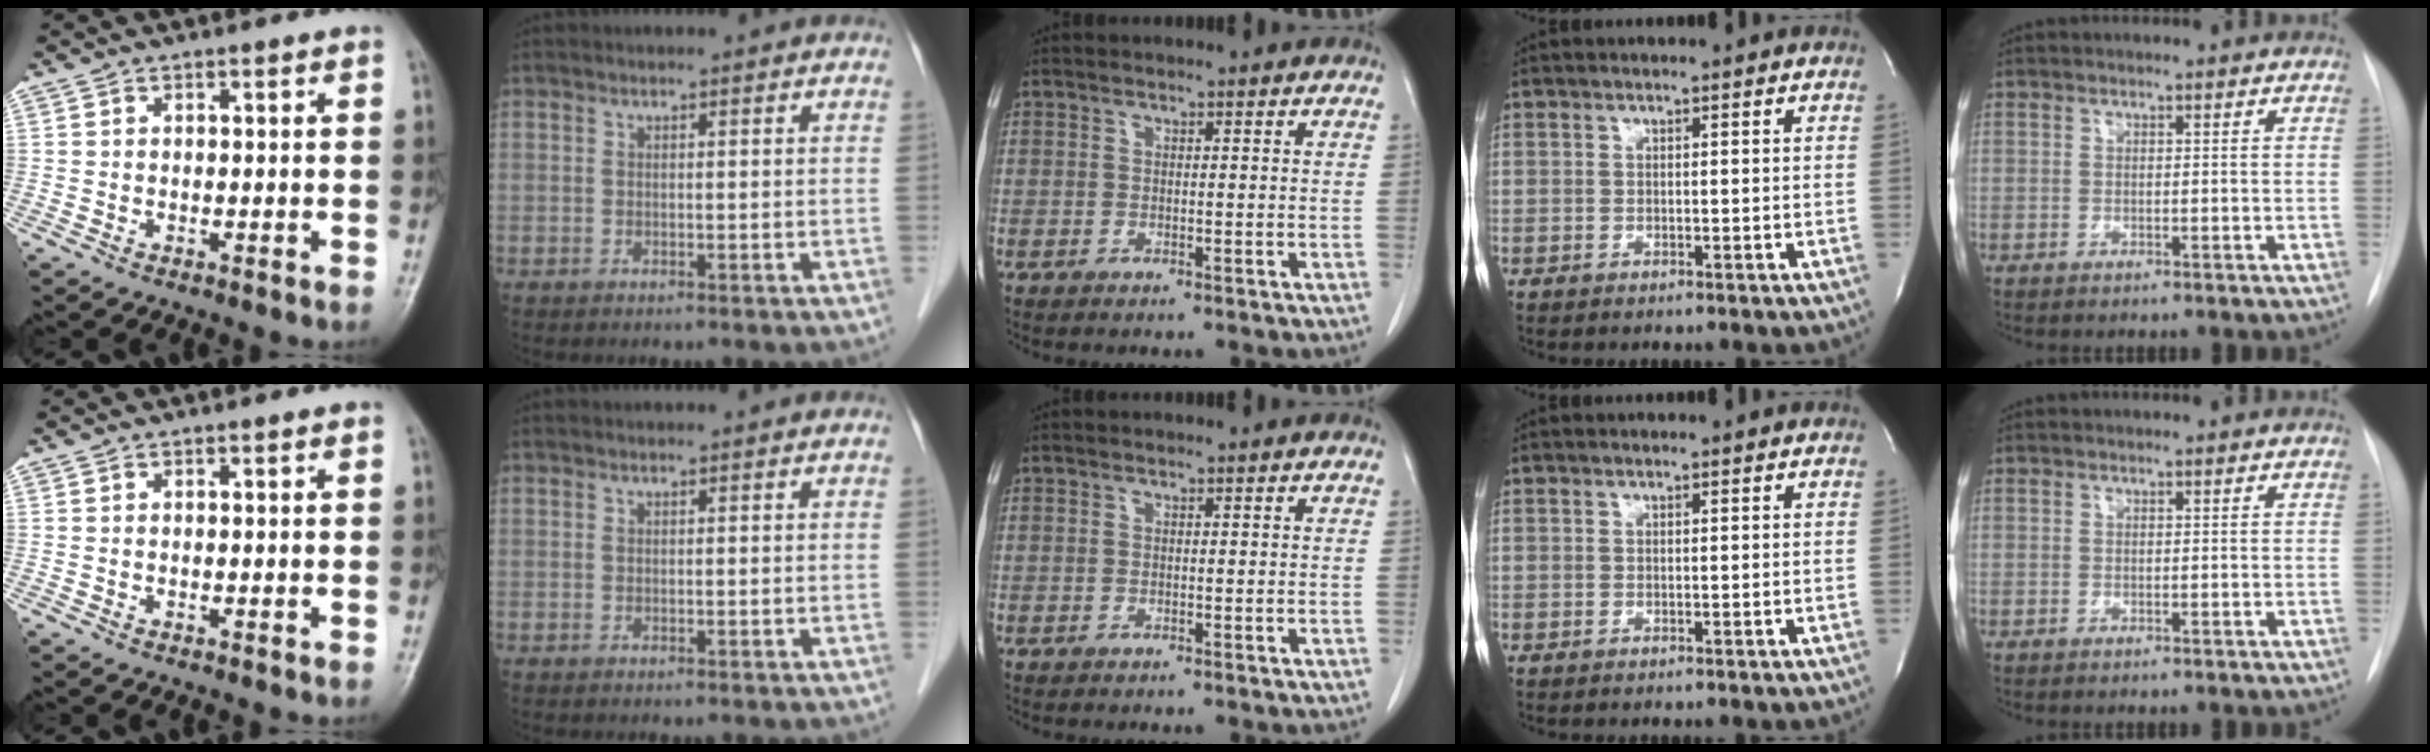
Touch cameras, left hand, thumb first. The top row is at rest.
{}